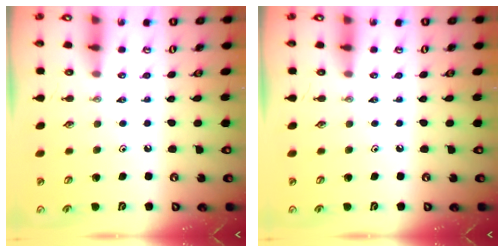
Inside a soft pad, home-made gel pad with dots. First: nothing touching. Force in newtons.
{"total": 0.0}